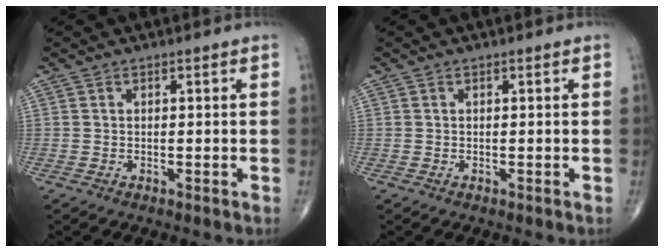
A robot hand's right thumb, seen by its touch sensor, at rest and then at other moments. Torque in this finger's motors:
{"motor_torque": [0.00, 0.00, 0.00, 0.00, 0.01]}